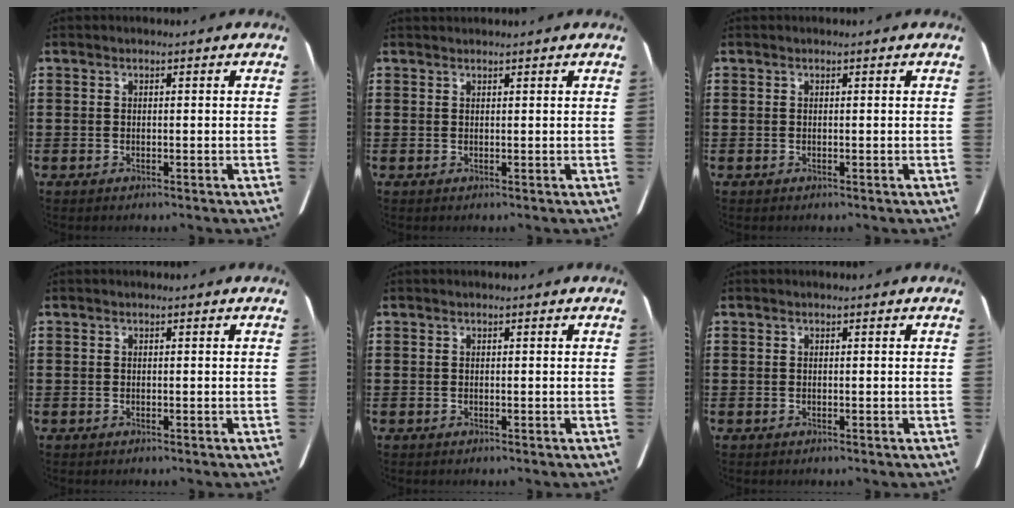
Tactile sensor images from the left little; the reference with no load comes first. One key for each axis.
{"total": 0.7, "fx": 0.7, "fy": 0.0, "fz": 0.0, "tx": -0.002, "ty": 0.000, "tz": 0.014}
{"total": 0.0}
{"total": 0.0}
{"total": 0.0}
{"total": 0.0}